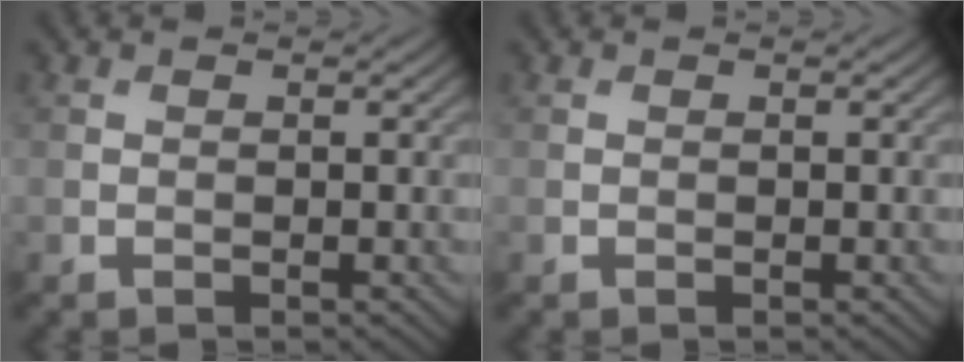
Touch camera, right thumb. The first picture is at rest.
{"total": 0.0}